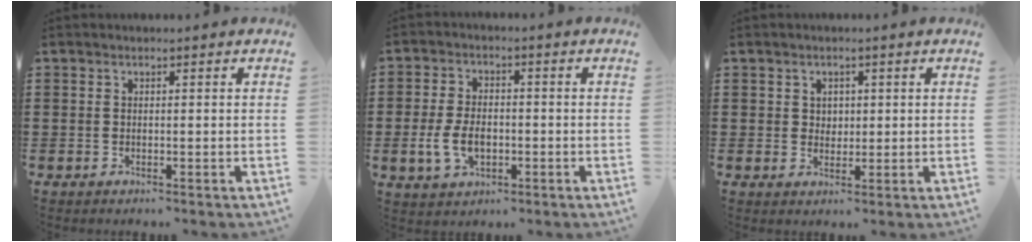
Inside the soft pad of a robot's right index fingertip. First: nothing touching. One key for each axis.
{"total": 5.8, "fx": -1.3, "fy": 3.6, "fz": 4.3, "tx": -0.106, "ty": -0.004, "tz": -0.028}
{"total": 2.0, "fx": 0.9, "fy": 1.7, "fz": 0.2, "tx": -0.011, "ty": 0.011, "tz": 0.016}